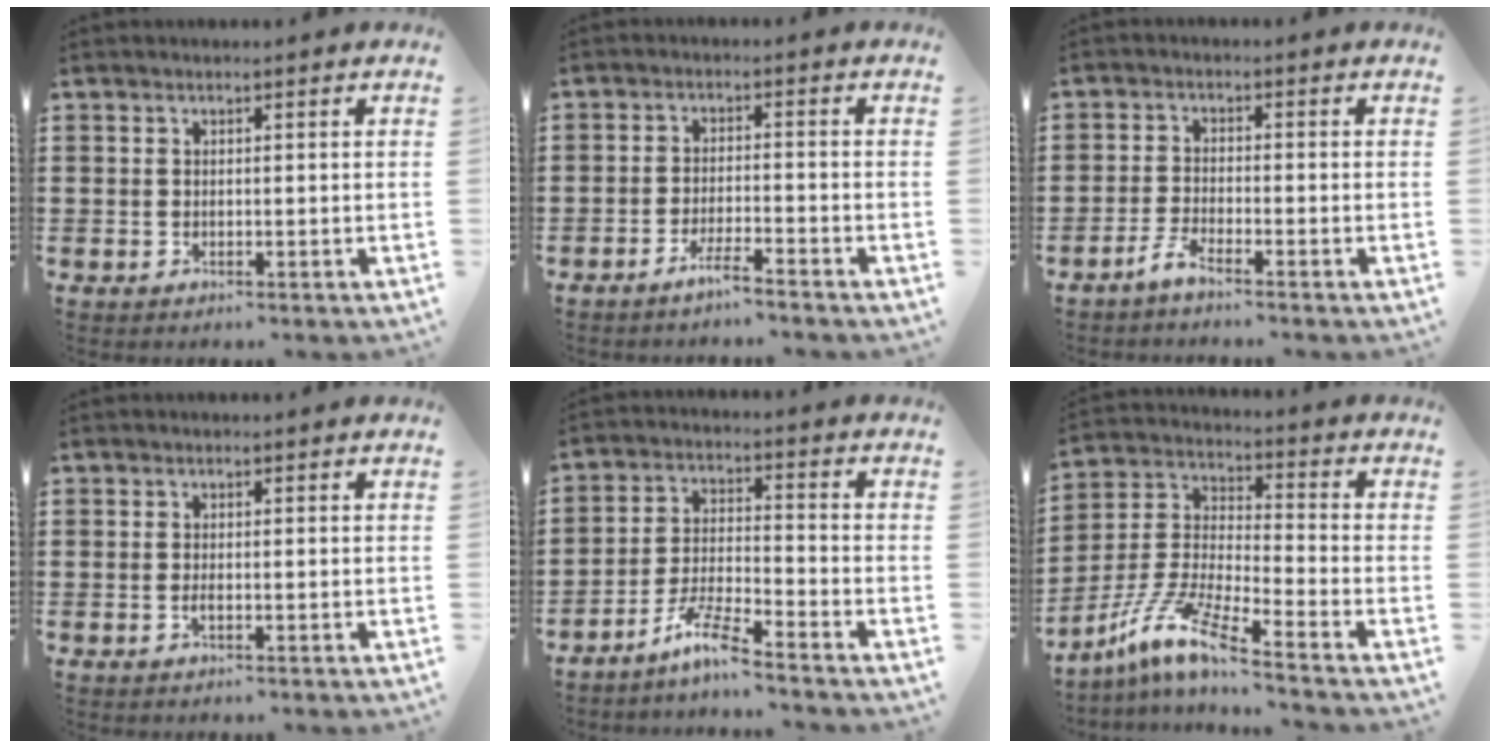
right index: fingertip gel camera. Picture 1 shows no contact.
{"total": 3.4, "force": [-3.0, -0.4, 1.6], "torque": [-0.034, -0.003, -0.059]}
{"total": 1.6, "force": [-1.5, -0.1, 0.6], "torque": [-0.020, -0.006, -0.030]}
{"total": 0.8, "force": [-0.3, 0.1, 0.7], "torque": [-0.013, -0.004, -0.005]}
{"total": 6.7, "force": [-5.5, 0.1, 3.8], "torque": [-0.091, -0.009, -0.108]}
{"total": 9.8, "force": [-7.7, -0.1, 6.2], "torque": [-0.160, -0.019, -0.165]}